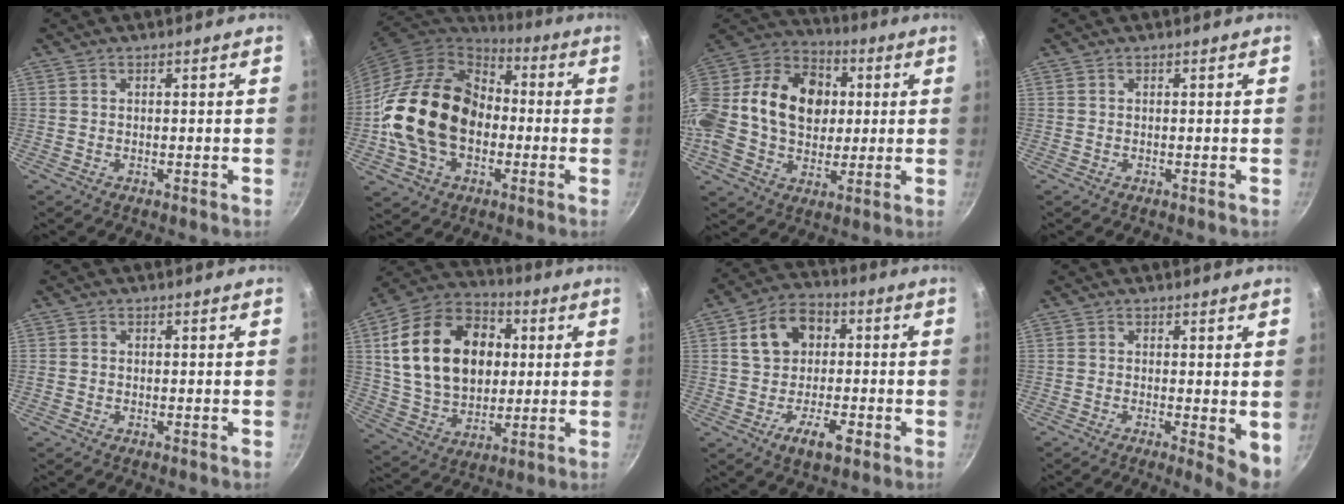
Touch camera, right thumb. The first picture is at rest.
{"total": 22.0, "force": [-2.5, 16.1, 14.8], "torque": [-0.247, 0.044, -0.048]}
{"total": 25.4, "force": [2.5, 19.2, 16.4], "torque": [-0.290, 0.031, 0.032]}
{"total": 0.0}
{"total": 0.7, "force": [-0.1, 0.7, 0.1], "torque": [-0.003, 0.000, -0.001]}
{"total": 23.8, "force": [4.0, 17.1, 16.1], "torque": [-0.255, 0.009, 0.072]}
{"total": 12.3, "force": [-1.4, 9.0, 8.2], "torque": [-0.101, 0.031, -0.035]}
{"total": 5.0, "force": [-0.6, 1.4, 4.8], "torque": [-0.060, -0.010, -0.006]}